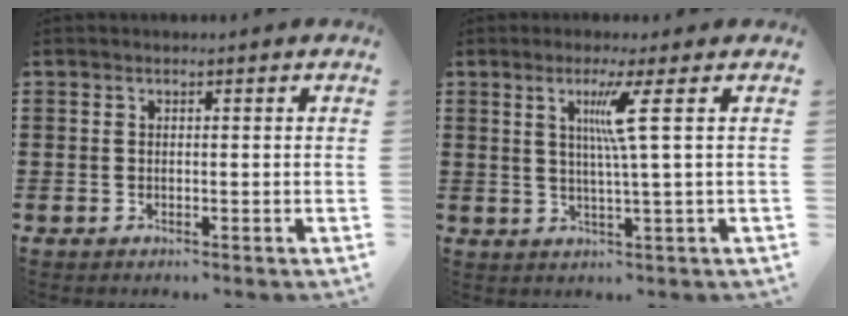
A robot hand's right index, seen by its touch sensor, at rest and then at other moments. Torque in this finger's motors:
{"motor_torque": [0.36, -0.26, 0.33, 0.12]}